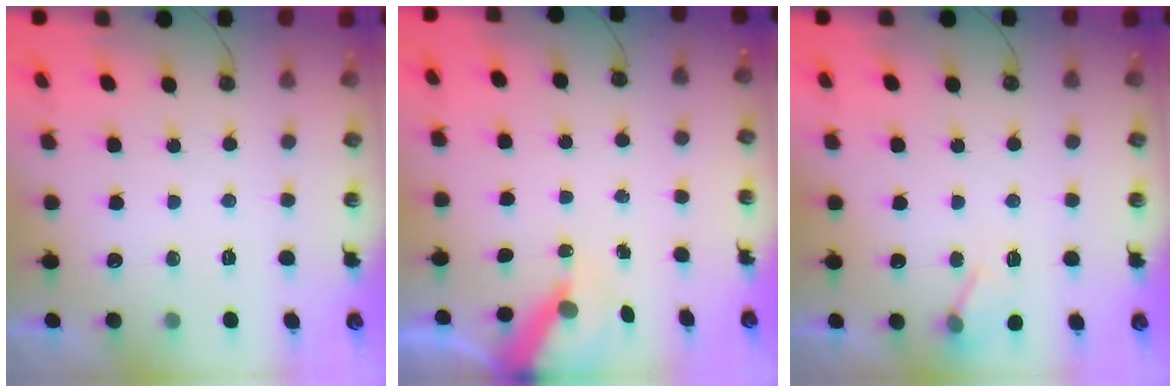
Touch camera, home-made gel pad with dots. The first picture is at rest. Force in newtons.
{"total": 6.2, "press": 6.1, "slide": 0.4}
{"total": 5.4, "press": 5.4, "slide": 0.7}